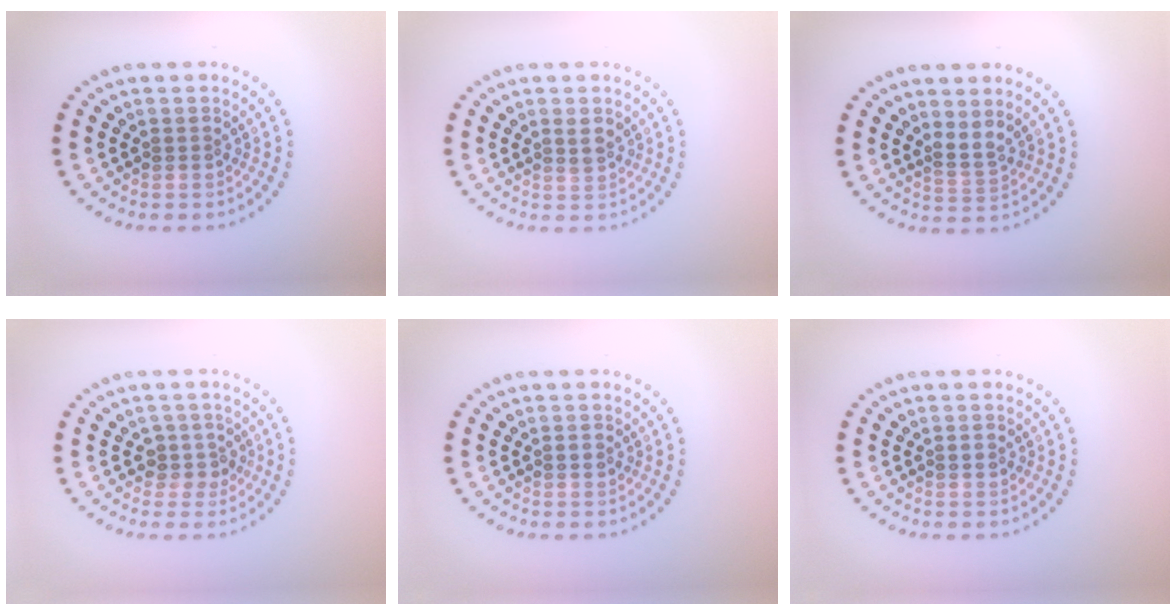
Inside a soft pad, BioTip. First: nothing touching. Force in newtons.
{"total": 1.5, "press": 1.3, "slide": 0.9}
{"total": 1.7, "press": 1.1, "slide": 1.3}
{"total": 1.9, "press": 1.5, "slide": 1.1}
{"total": 0.8, "press": 0.8, "slide": 0.1}
{"total": 0.8, "press": 0.8, "slide": 0.1}